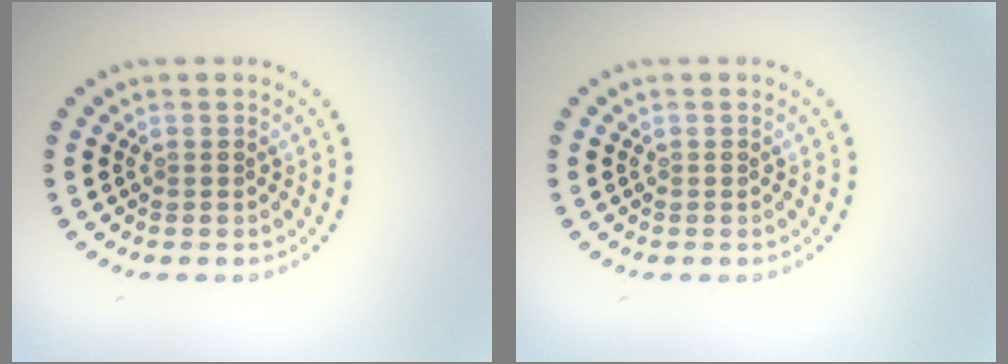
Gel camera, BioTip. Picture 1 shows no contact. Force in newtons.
{"total": 0.0}